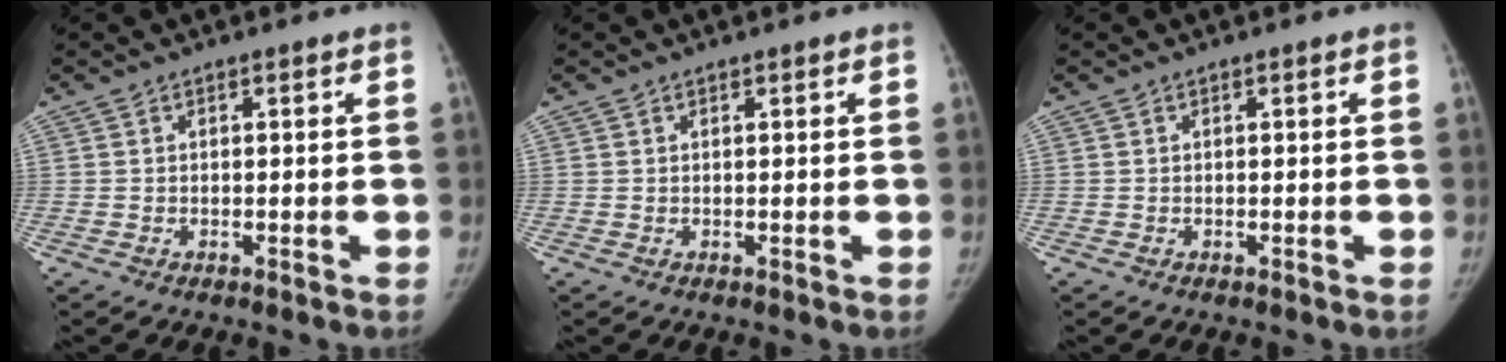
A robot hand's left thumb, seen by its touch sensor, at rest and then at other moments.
{"total": 0.0}
{"total": 0.0}